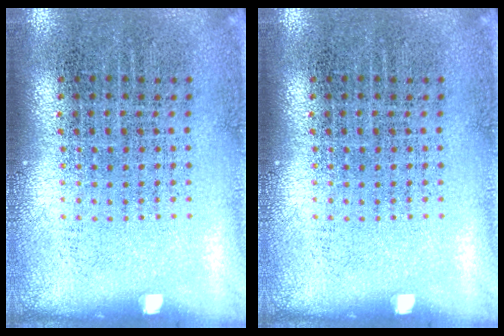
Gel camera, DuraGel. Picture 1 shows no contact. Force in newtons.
{"total": 0.0}